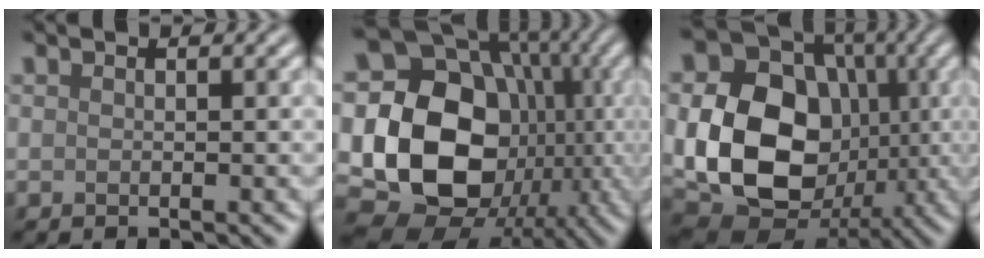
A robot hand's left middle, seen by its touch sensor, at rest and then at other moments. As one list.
[{"total": 20.6, "force": [-0.7, 17.5, 10.9], "torque": [-0.192, -0.006, -0.022]}, {"total": 16.3, "force": [-1.1, 13.3, 9.4], "torque": [-0.175, -0.018, -0.028]}]